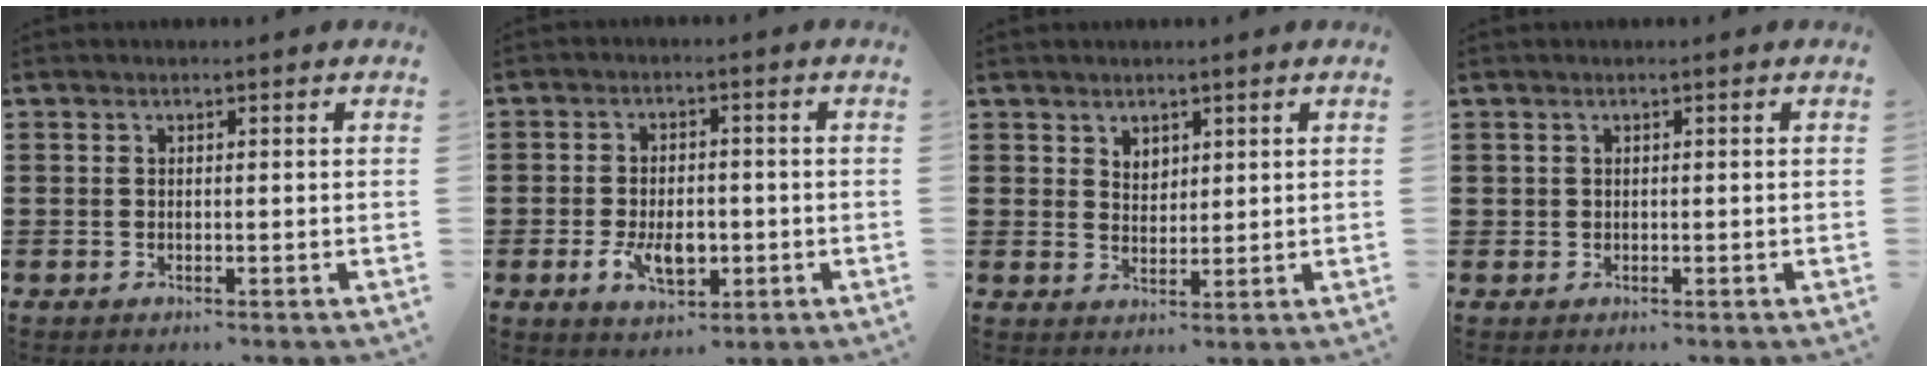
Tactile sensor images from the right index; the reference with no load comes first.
{"total": 5.8, "force": [-1.4, 3.4, 4.5], "torque": [-0.080, 0.001, -0.026]}
{"total": 2.4, "force": [1.9, 1.5, 0.3], "torque": [-0.009, 0.006, 0.036]}
{"total": 0.6, "force": [0.2, 0.5, 0.1], "torque": [-0.002, 0.004, 0.004]}